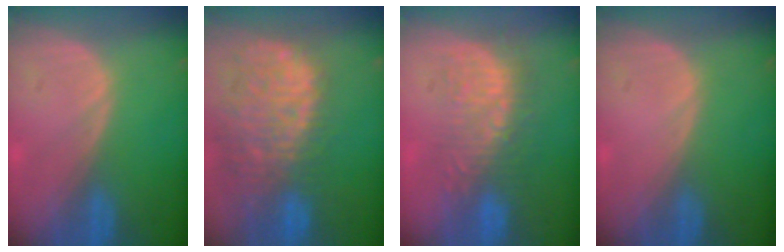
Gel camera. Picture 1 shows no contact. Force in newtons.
{"total": 14.1, "press": 11.6, "slide": 8.0}
{"total": 8.7, "press": 8.3, "slide": 2.5}
{"total": 0.0}